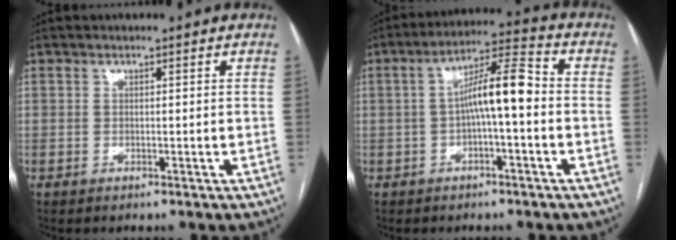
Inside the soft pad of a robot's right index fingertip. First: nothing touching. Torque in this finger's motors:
{"motor_torque": [1.13, 0.14, 0.40, 0.18]}